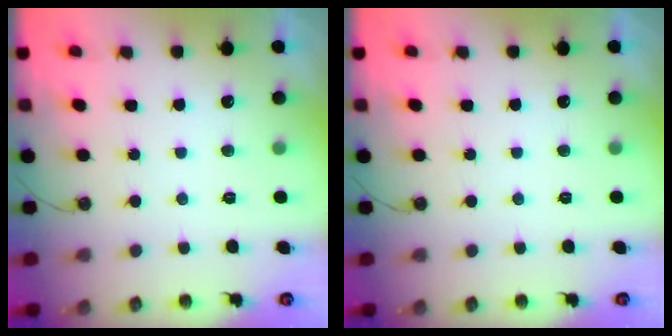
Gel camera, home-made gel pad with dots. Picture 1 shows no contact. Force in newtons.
{"total": 0.0}